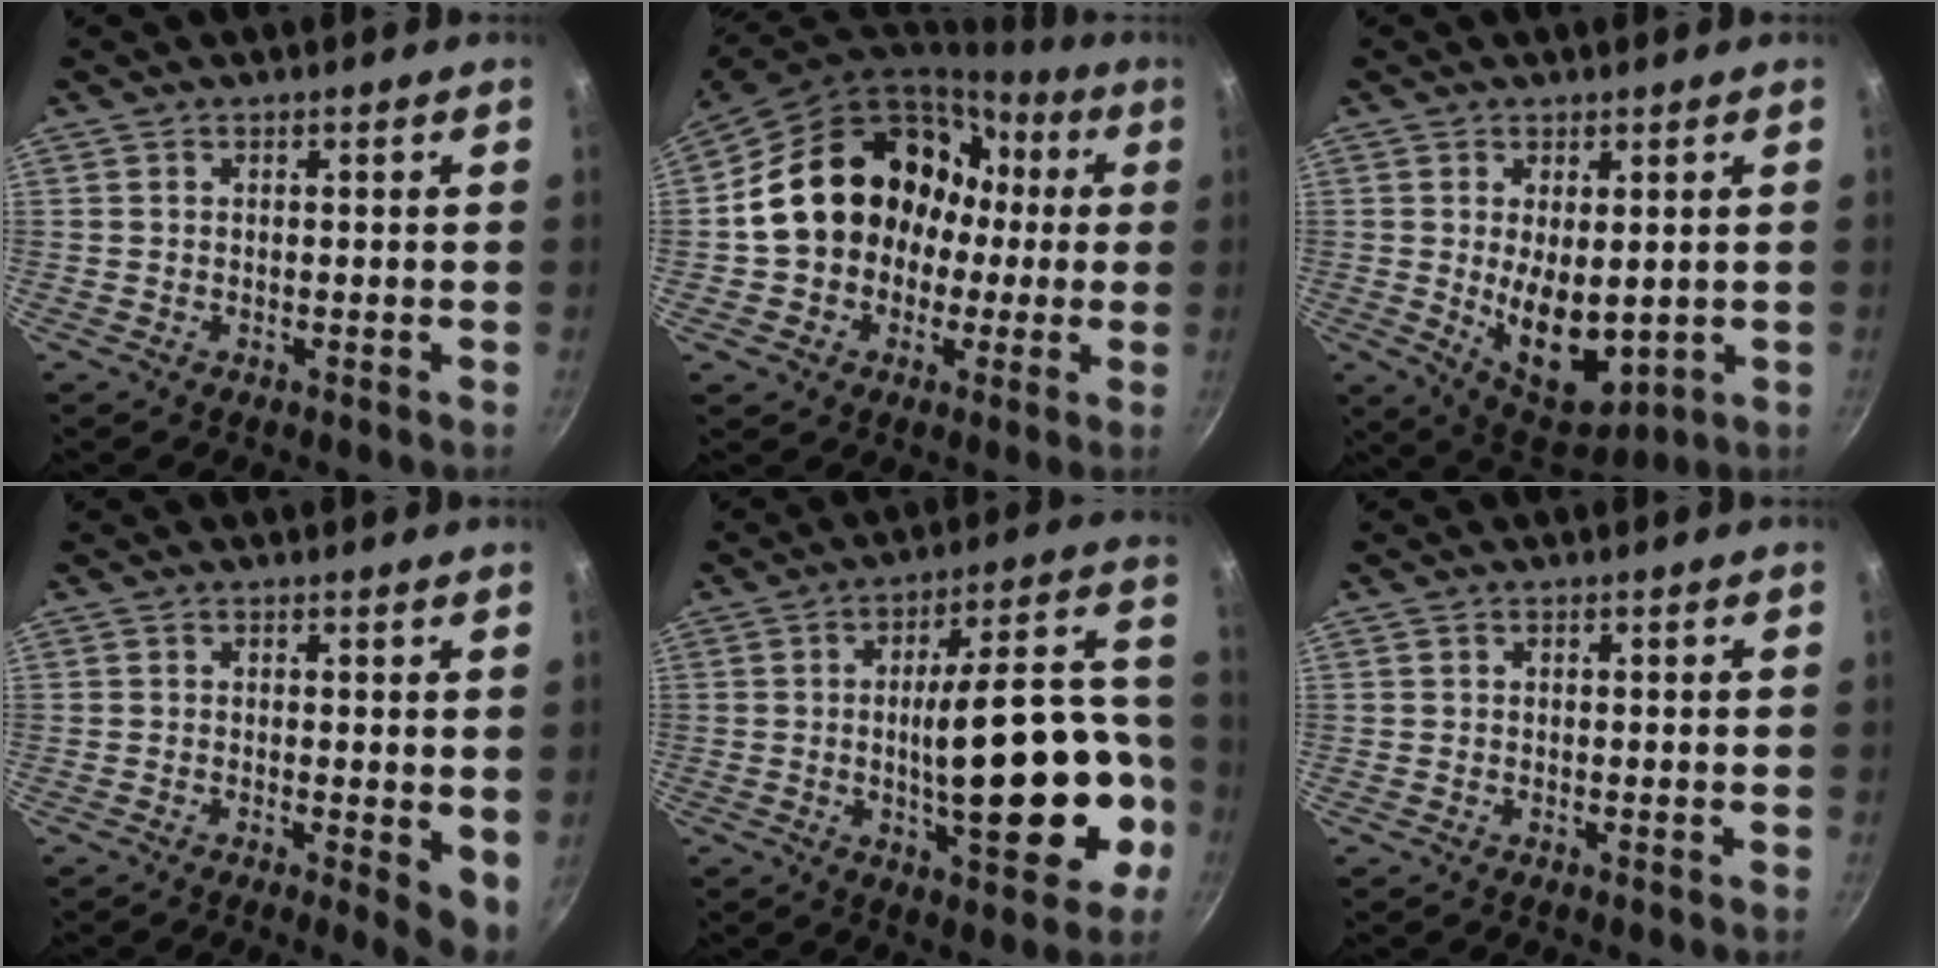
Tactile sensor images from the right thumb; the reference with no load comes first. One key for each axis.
{"total": 19.8, "fx": 0.7, "fy": 16.3, "fz": 11.2, "tx": -0.162, "ty": 0.069, "tz": 0.020}
{"total": 11.2, "fx": -0.1, "fy": 6.1, "fz": 9.4, "tx": -0.124, "ty": -0.026, "tz": 0.023}
{"total": 4.9, "fx": -0.4, "fy": 1.6, "fz": 4.6, "tx": -0.054, "ty": -0.009, "tz": -0.004}
{"total": 22.6, "fx": -4.6, "fy": 8.5, "fz": 20.4, "tx": -0.260, "ty": 0.042, "tz": -0.056}
{"total": 0.0}